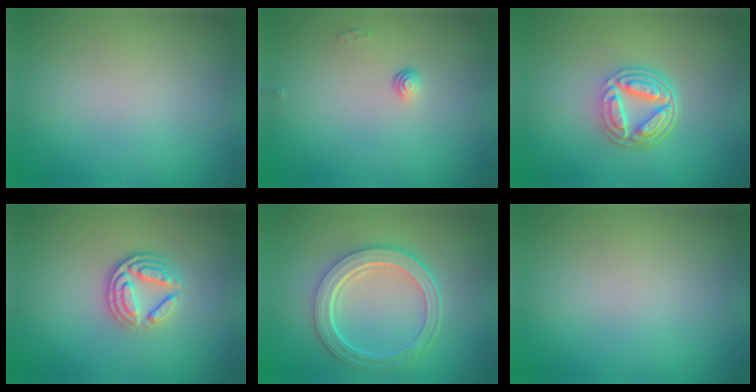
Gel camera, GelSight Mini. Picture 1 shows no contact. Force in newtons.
{"total": 0.8, "press": 0.5, "slide": 0.6}
{"total": 5.2, "press": 3.8, "slide": 3.6}
{"total": 3.9, "press": 2.8, "slide": 2.7}
{"total": 5.6, "press": 4.1, "slide": 3.8}
{"total": 0.0}